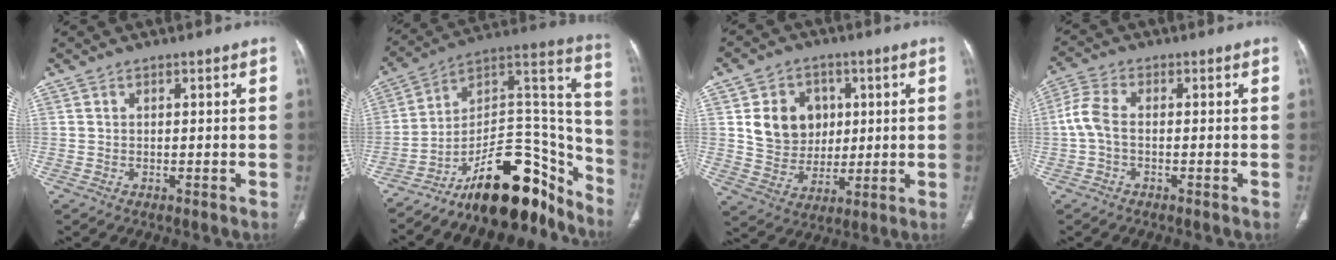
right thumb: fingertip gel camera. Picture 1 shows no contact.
{"total": 24.5, "force": [-18.1, 9.8, 13.4], "torque": [-0.123, 0.137, -0.292]}
{"total": 11.4, "force": [2.6, 9.7, 5.3], "torque": [-0.044, -0.008, 0.056]}
{"total": 4.6, "force": [-0.7, 2.5, 3.8], "torque": [-0.099, 0.015, -0.021]}